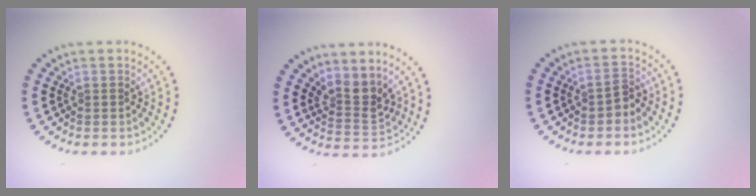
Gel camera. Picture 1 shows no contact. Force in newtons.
{"total": 2.8, "press": 2.1, "slide": 1.8}
{"total": 1.3, "press": 1.1, "slide": 0.7}